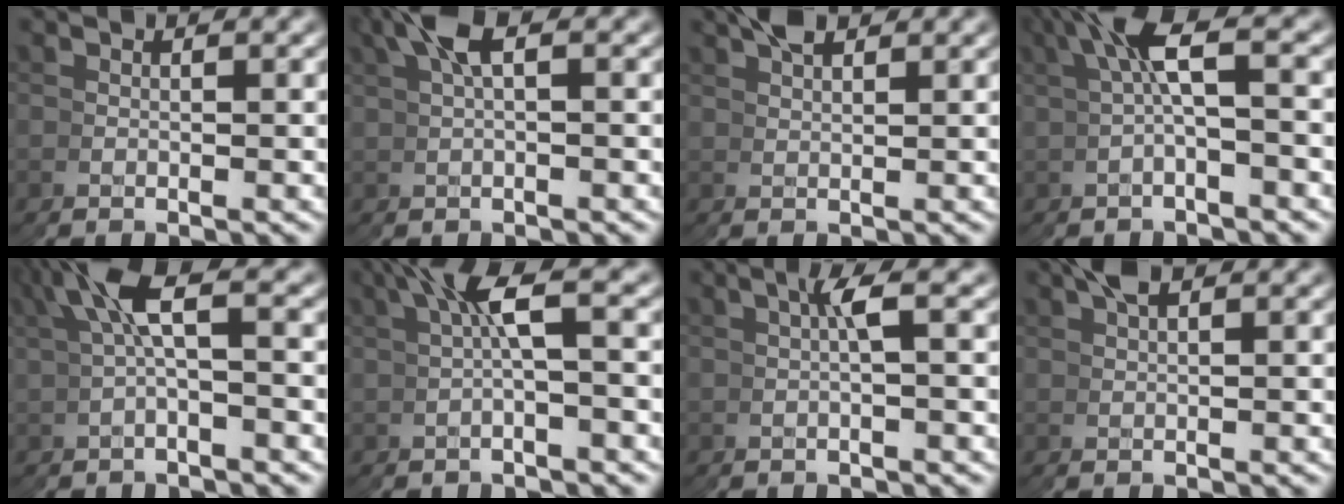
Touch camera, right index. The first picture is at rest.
{"total": 2.9, "force": [1.7, 0.5, 2.3], "torque": [-0.026, 0.022, 0.023]}
{"total": 2.8, "force": [1.7, 0.9, 1.9], "torque": [-0.013, 0.011, 0.028]}
{"total": 3.2, "force": [1.3, 0.4, 2.9], "torque": [-0.051, 0.016, 0.018]}
{"total": 3.8, "force": [1.9, 1.3, 3.0], "torque": [-0.057, 0.013, 0.028]}
{"total": 3.2, "force": [1.5, -0.4, 2.8], "torque": [-0.045, 0.024, 0.021]}
{"total": 1.9, "force": [0.8, -1.4, 1.1], "torque": [-0.025, 0.018, 0.013]}
{"total": 2.1, "force": [1.1, 0.4, 1.7], "torque": [-0.018, 0.015, 0.018]}